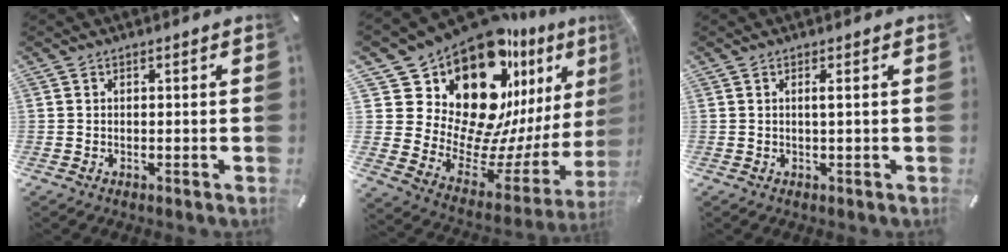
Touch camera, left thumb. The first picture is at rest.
{"total": 24.5, "force": [17.3, 12.9, 11.6], "torque": [-0.181, -0.167, 0.316]}
{"total": 1.5, "force": [0.3, 0.0, 1.5], "torque": [-0.029, -0.002, 0.002]}